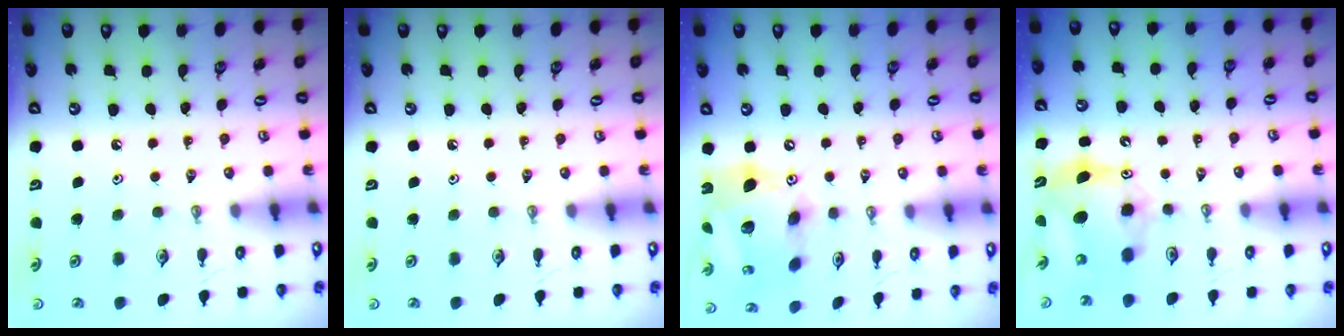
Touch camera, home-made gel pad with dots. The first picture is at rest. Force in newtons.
{"total": 0.0}
{"total": 18.1, "press": 18.0, "slide": 1.8}
{"total": 10.6, "press": 10.5, "slide": 0.9}